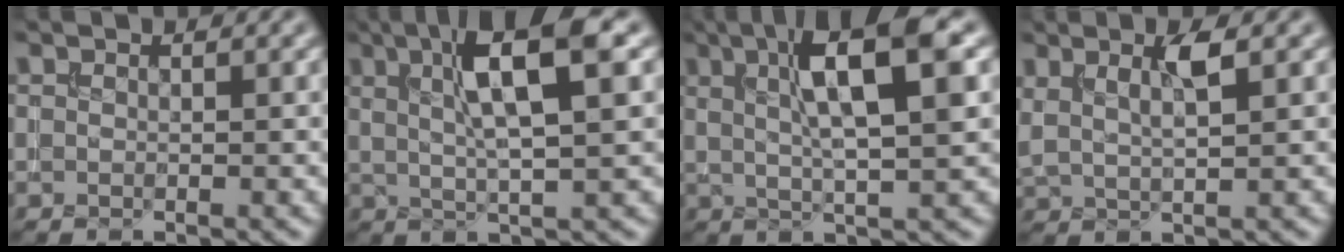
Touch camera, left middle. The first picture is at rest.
{"total": 7.3, "force": [2.2, 1.4, 6.8], "torque": [-0.105, 0.009, 0.038]}
{"total": 8.2, "force": [2.3, 1.7, 7.6], "torque": [-0.115, 0.008, 0.040]}
{"total": 2.8, "force": [1.1, 0.6, 2.5], "torque": [-0.043, -0.003, 0.025]}